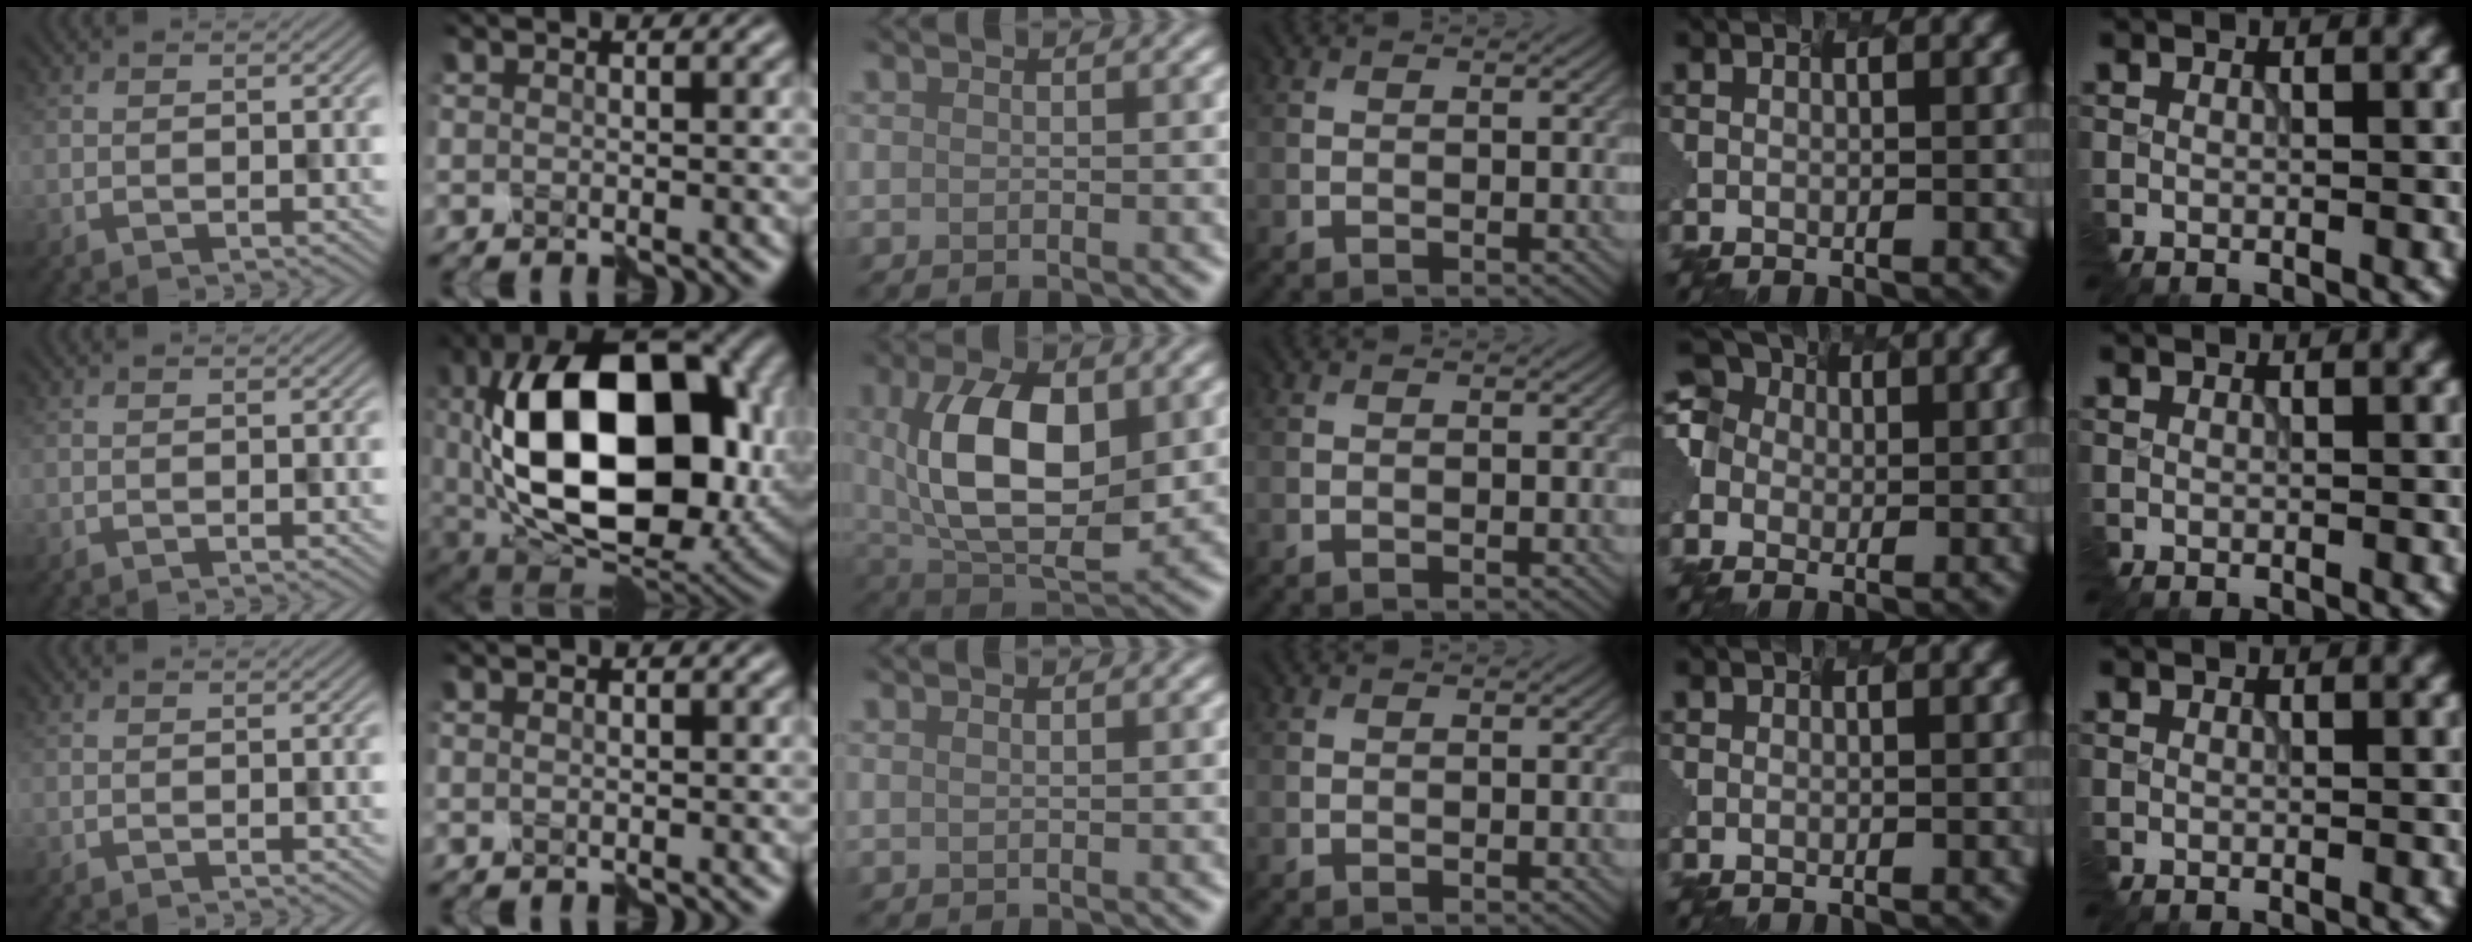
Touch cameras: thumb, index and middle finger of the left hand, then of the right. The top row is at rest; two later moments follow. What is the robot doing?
{"motion": "assemble", "object": "hinged jar"}